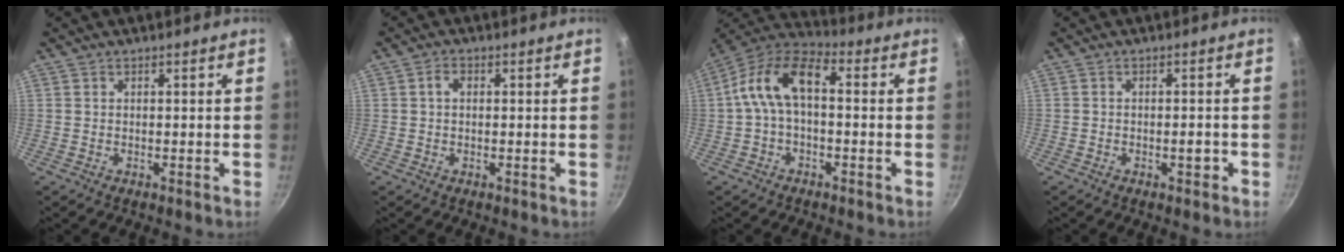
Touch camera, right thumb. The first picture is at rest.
{"total": 2.1, "force": [0.4, 1.5, 1.5], "torque": [-0.024, 0.006, 0.003]}
{"total": 11.6, "force": [0.1, 6.6, 9.6], "torque": [-0.168, 0.043, -0.015]}
{"total": 2.0, "force": [-0.9, 1.0, 1.5], "torque": [-0.012, 0.010, -0.014]}